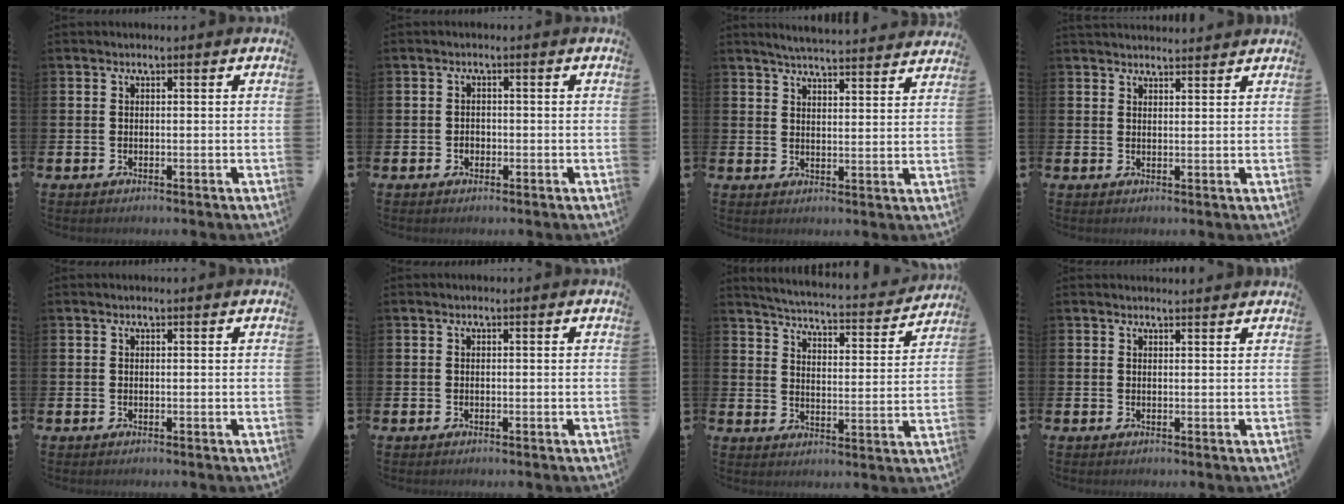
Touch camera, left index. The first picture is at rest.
{"total": 1.2, "force": [-0.4, 1.0, 0.5], "torque": [-0.008, 0.003, -0.009]}
{"total": 4.8, "force": [4.7, -0.3, 0.7], "torque": [-0.023, -0.032, 0.083]}
{"total": 2.2, "force": [2.2, 0.3, 0.0], "torque": [0.005, -0.014, 0.038]}
{"total": 0.0}
{"total": 0.0}
{"total": 4.5, "force": [4.4, 0.3, 0.9], "torque": [-0.040, -0.039, 0.070]}
{"total": 0.8, "force": [0.8, 0.0, 0.0], "torque": [0.009, -0.005, 0.012]}